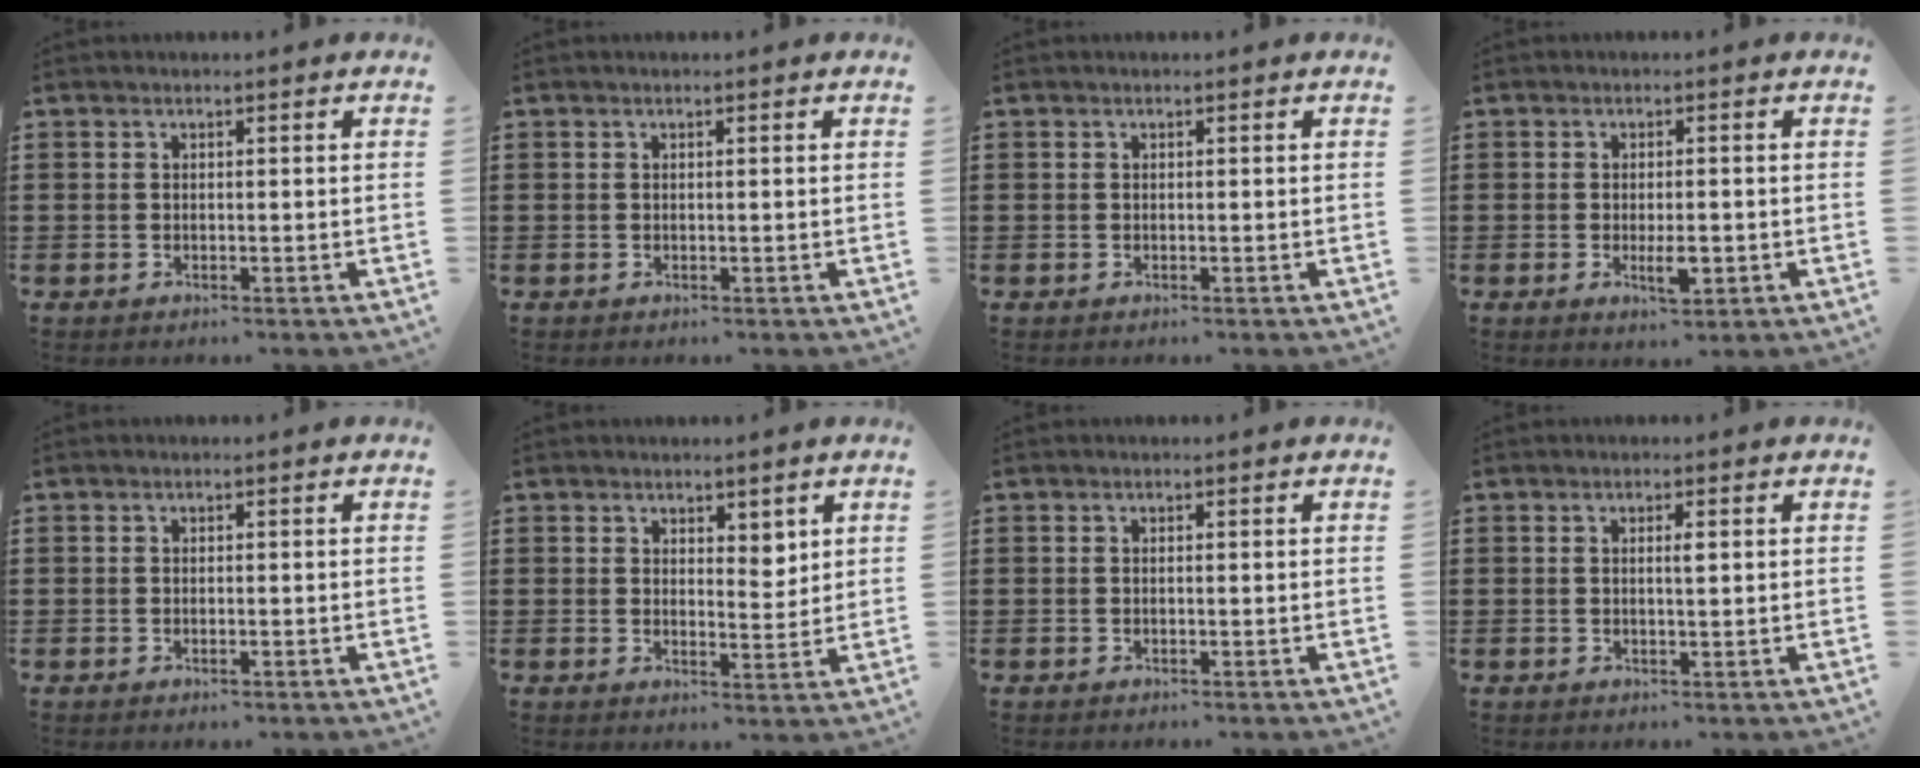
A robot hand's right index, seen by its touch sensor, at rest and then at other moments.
{"total": 0.0}
{"total": 0.0}
{"total": 3.5, "force": [-0.9, 1.3, 3.1], "torque": [-0.060, -0.001, -0.016]}
{"total": 0.5, "force": [-0.2, 0.3, 0.3], "torque": [-0.007, -0.002, -0.004]}
{"total": 3.1, "force": [2.4, 1.6, 1.1], "torque": [-0.012, -0.002, 0.042]}
{"total": 0.0}
{"total": 1.3, "force": [0.3, 0.2, 1.3], "torque": [-0.025, 0.002, 0.005]}